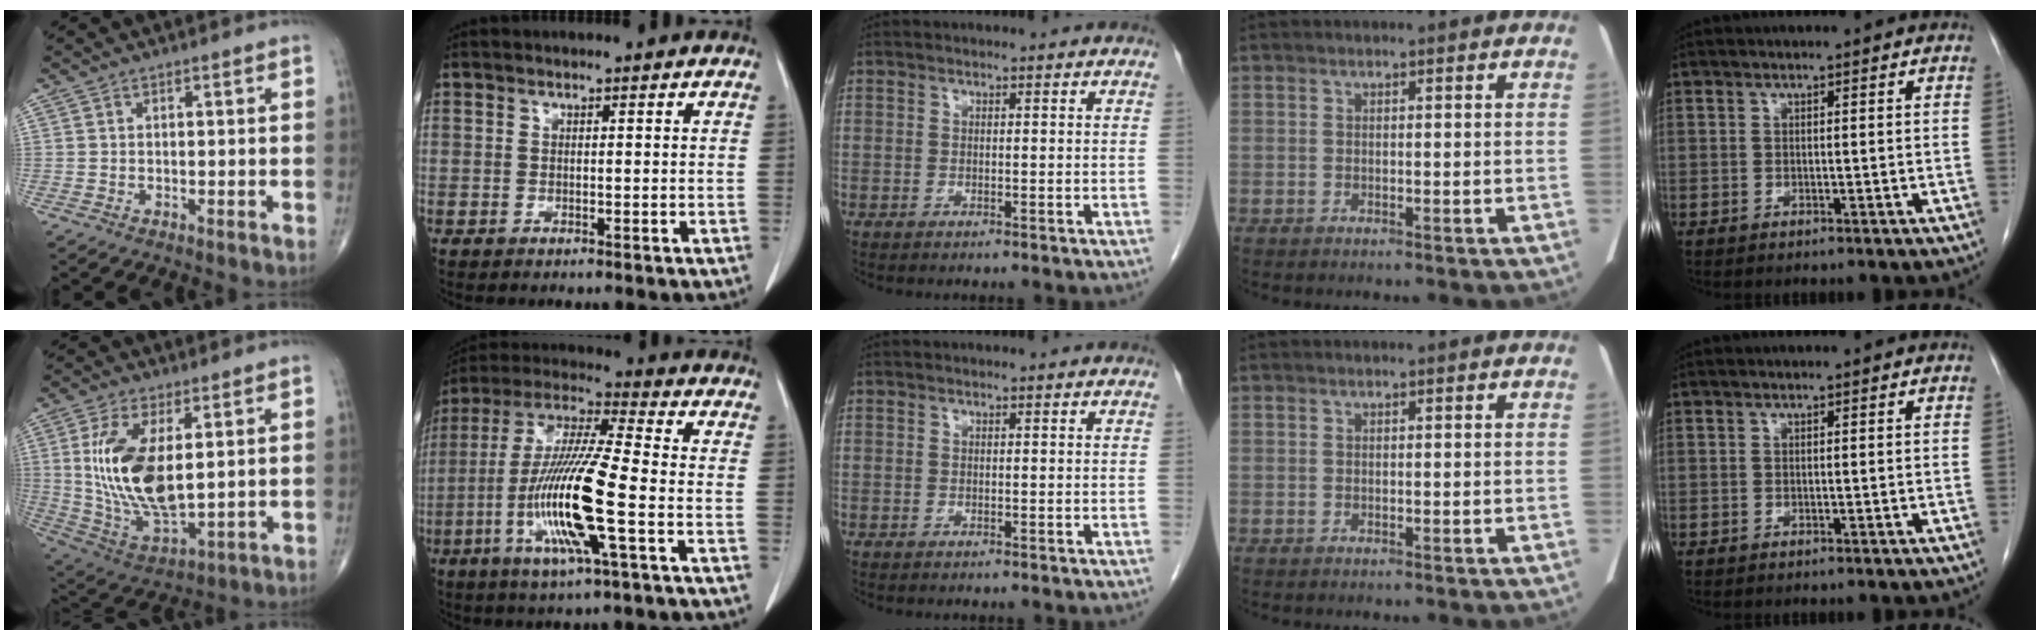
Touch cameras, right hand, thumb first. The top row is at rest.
{"thumb": {"total": 16.8, "force": [2.7, 7.7, 14.6], "torque": [-0.284, -0.022, 0.066]}, "index": {"total": 15.7, "force": [-4.2, 0.6, 15.1], "torque": [-0.309, -0.011, -0.083]}}